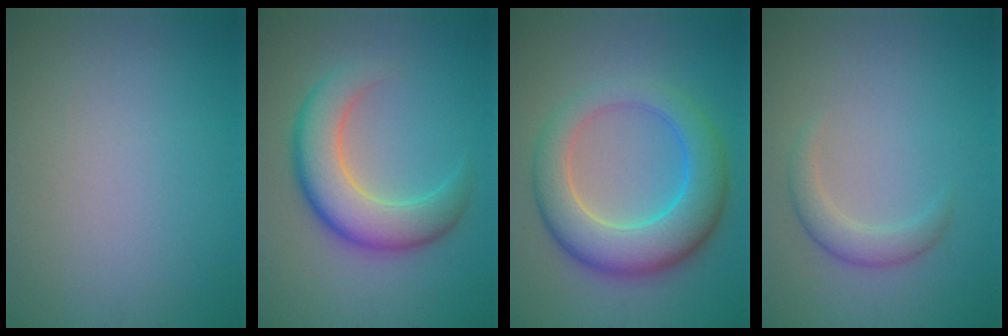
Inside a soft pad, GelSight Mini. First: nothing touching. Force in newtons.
{"total": 7.0, "press": 6.9, "slide": 0.5}
{"total": 8.1, "press": 8.1, "slide": 0.3}
{"total": 2.2, "press": 2.2, "slide": 0.1}